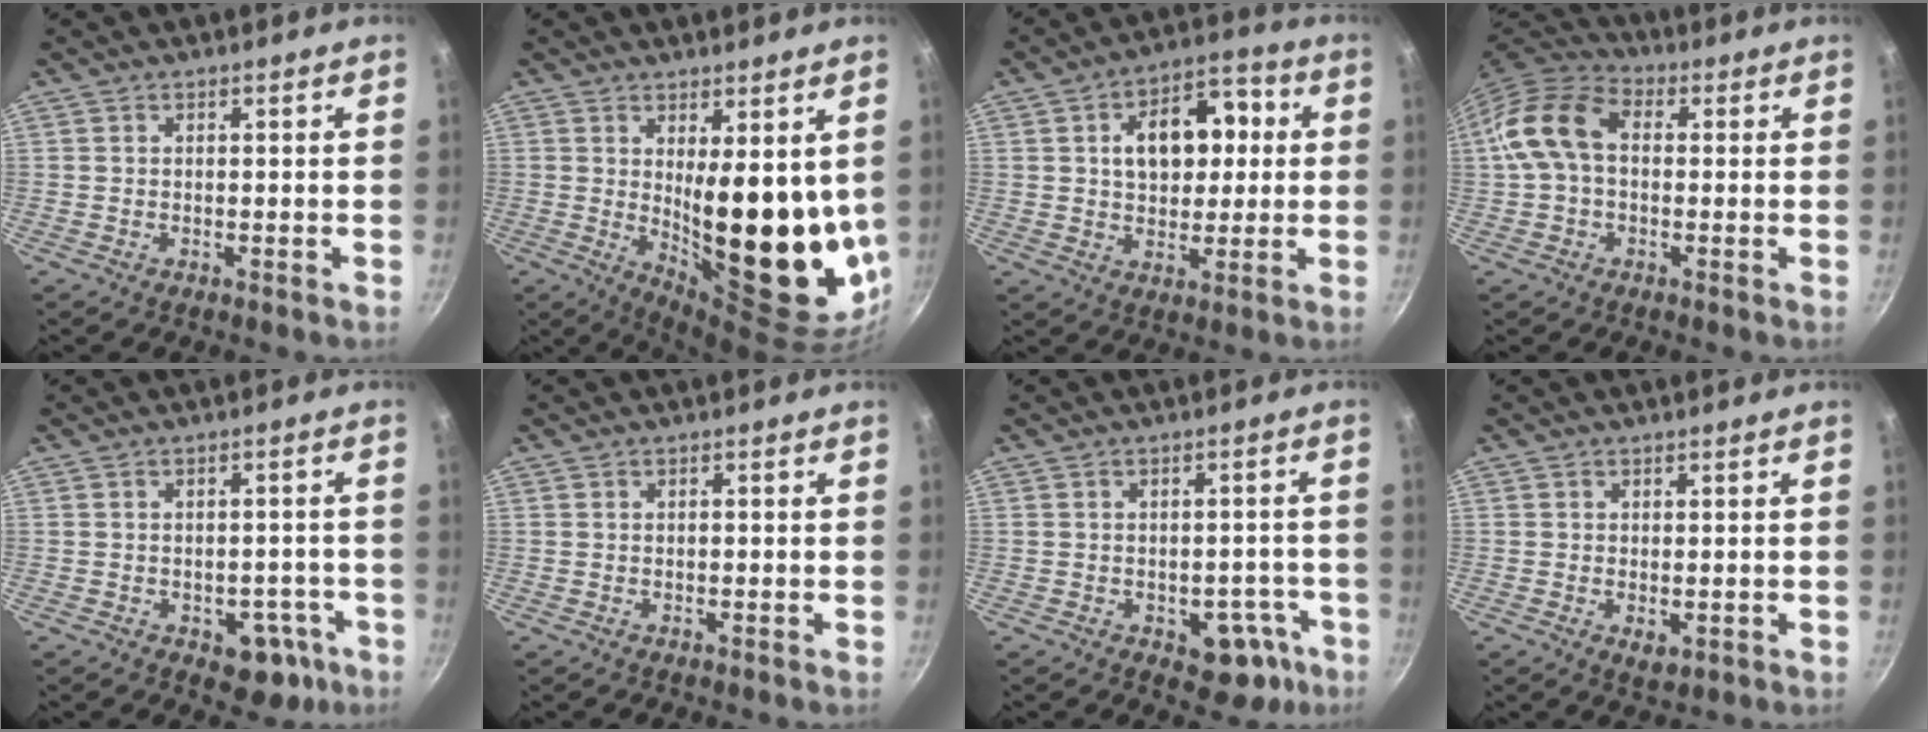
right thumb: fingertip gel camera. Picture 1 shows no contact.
{"total": 19.8, "force": [0.2, 6.8, 18.5], "torque": [-0.236, -0.048, 0.029]}
{"total": 13.6, "force": [2.4, 8.6, 10.2], "torque": [-0.118, 0.019, 0.032]}
{"total": 12.2, "force": [1.0, 8.1, 9.1], "torque": [-0.179, 0.035, 0.007]}
{"total": 6.9, "force": [-3.4, 4.3, 4.2], "torque": [-0.023, 0.023, -0.035]}
{"total": 0.7, "force": [0.0, 0.4, 0.6], "torque": [-0.011, 0.004, 0.002]}
{"total": 8.0, "force": [-3.8, 4.7, 5.2], "torque": [-0.032, 0.031, -0.039]}
{"total": 2.3, "force": [-0.5, 1.3, 1.9], "torque": [-0.029, -0.006, -0.003]}